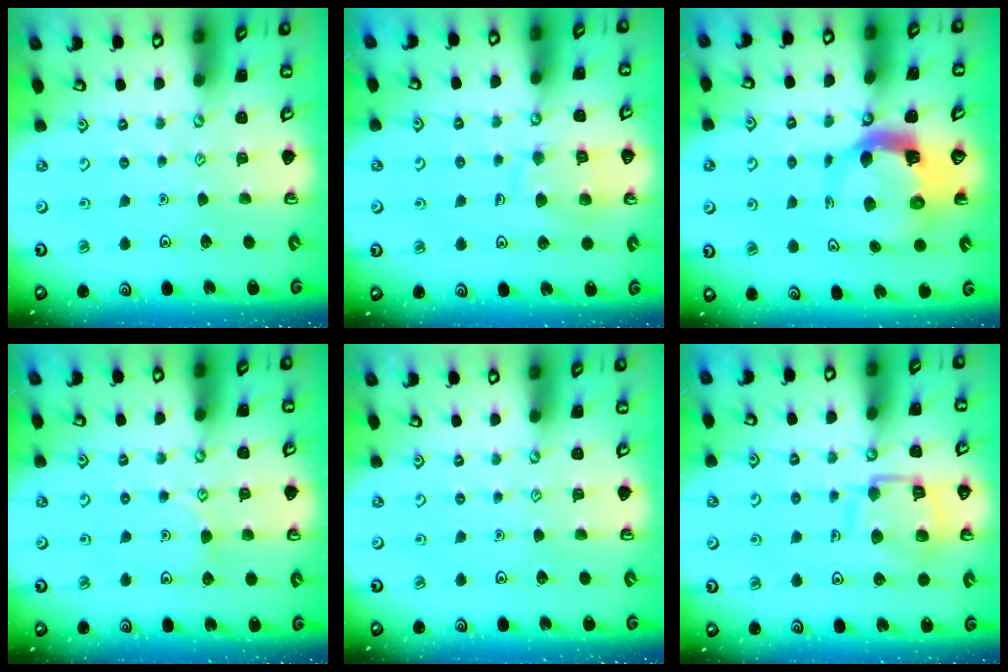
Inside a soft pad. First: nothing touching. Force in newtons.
{"total": 10.6, "press": 10.6, "slide": 0.9}
{"total": 8.2, "press": 8.2, "slide": 1.1}
{"total": 4.2, "press": 4.2, "slide": 0.4}
{"total": 0.0}
{"total": 13.1, "press": 13.0, "slide": 1.5}